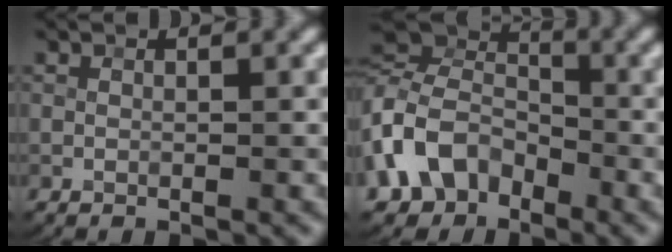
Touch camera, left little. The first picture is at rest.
{"total": 8.1, "force": [-2.7, 6.4, 4.2], "torque": [-0.096, 0.008, -0.065]}